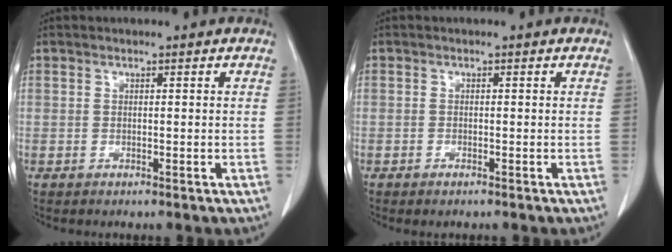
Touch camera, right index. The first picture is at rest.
{"total": 0.8, "force": [-0.7, 0.2, 0.4], "torque": [-0.012, -0.001, -0.007]}